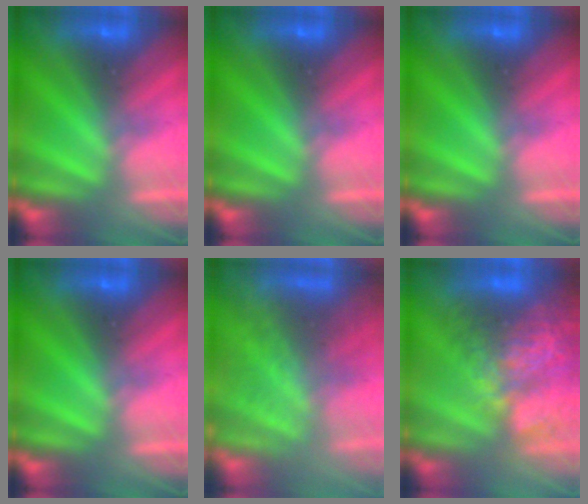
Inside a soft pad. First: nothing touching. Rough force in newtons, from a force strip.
{"total": 0.0}
{"total": 0.0}
{"total": 0.0}
{"total": 7.6}
{"total": 9.6}